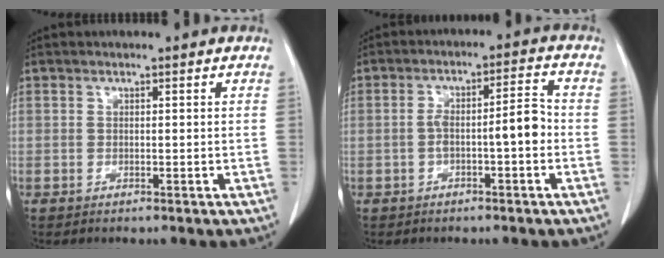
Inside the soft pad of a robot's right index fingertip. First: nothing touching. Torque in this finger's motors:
{"motor_torque": [0.64, -0.19, 0.27, 0.09]}